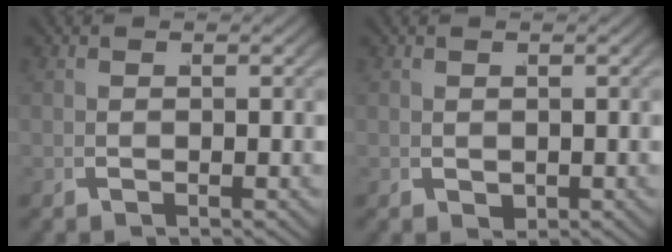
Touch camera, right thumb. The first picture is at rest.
{"total": 1.0, "force": [0.2, 0.8, 0.6], "torque": [-0.011, -0.009, 0.014]}